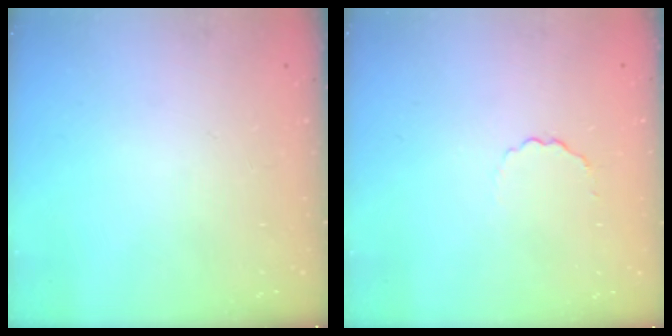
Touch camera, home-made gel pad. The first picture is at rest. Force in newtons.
{"total": 2.2, "press": 2.1, "slide": 0.8}